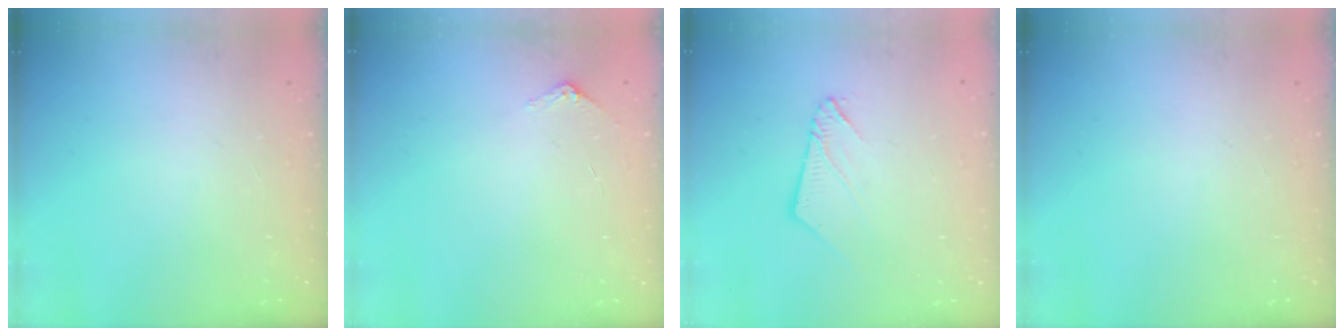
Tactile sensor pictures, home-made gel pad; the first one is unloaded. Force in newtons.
{"total": 2.9, "press": 2.9, "slide": 0.2}
{"total": 5.8, "press": 5.8, "slide": 0.3}
{"total": 0.0}